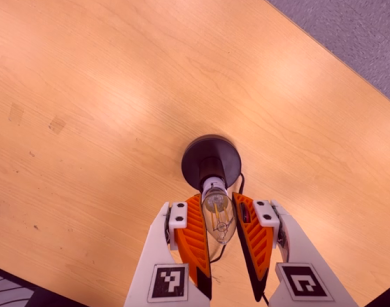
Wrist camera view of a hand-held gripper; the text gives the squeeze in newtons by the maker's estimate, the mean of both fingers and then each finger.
{"total": 10.5, "left": 9.6, "right": 11.4}